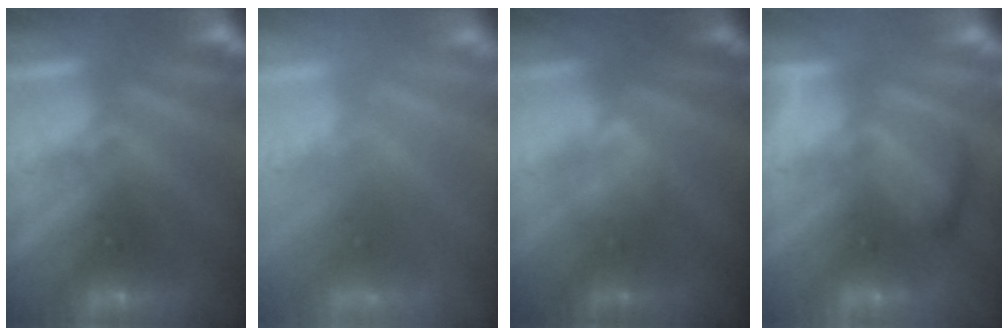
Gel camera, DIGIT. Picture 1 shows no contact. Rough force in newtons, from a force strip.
{"total": 6.4}
{"total": 2.0}
{"total": 2.5}